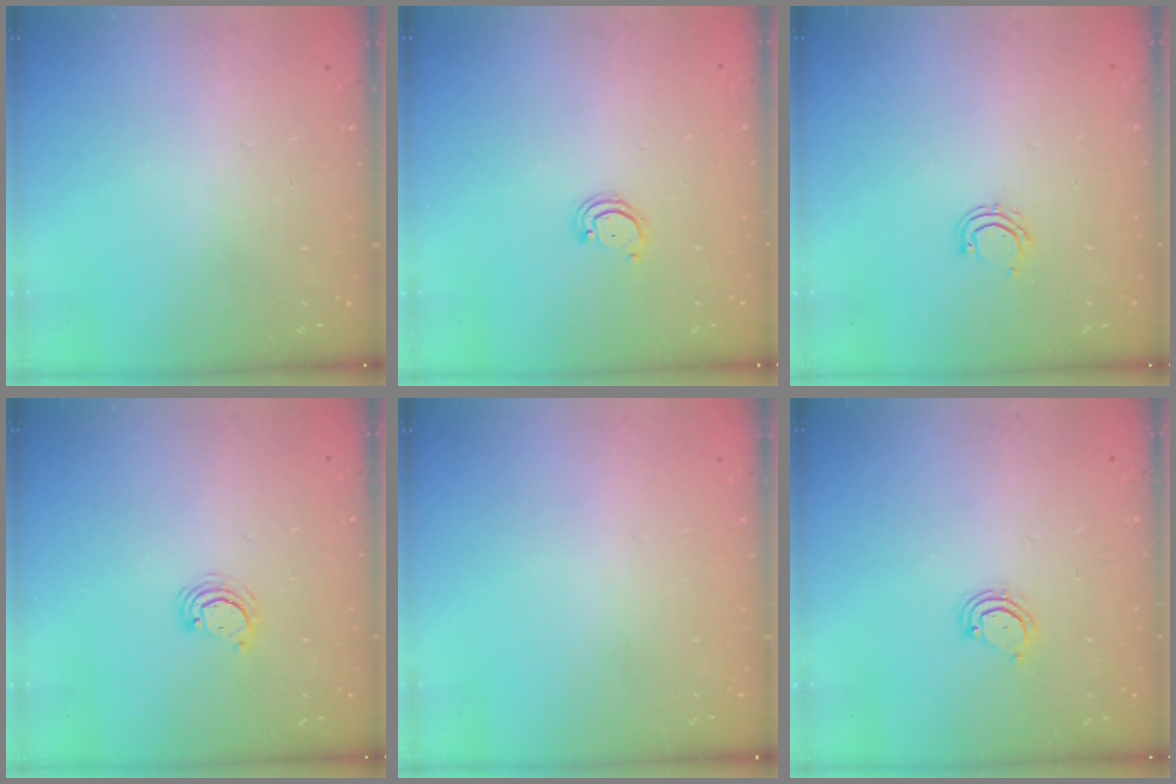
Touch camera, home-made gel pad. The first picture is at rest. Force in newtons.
{"total": 2.4, "press": 2.4, "slide": 0.2}
{"total": 5.9, "press": 5.8, "slide": 1.3}
{"total": 4.3, "press": 4.3, "slide": 0.4}
{"total": 0.0}
{"total": 4.6, "press": 4.6, "slide": 0.4}